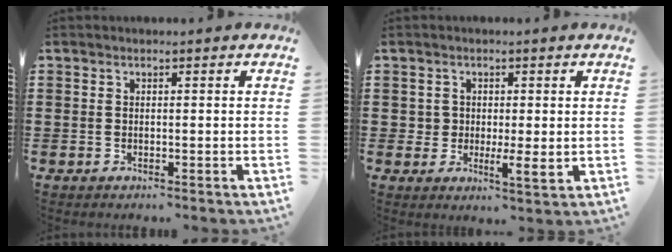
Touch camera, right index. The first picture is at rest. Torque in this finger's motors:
{"motor_torque": [0.34, 0.03, 0.10, 0.05]}